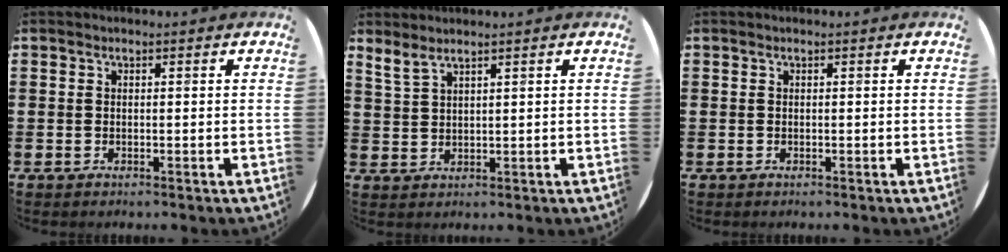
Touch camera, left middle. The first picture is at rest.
{"total": 2.1, "force": [2.0, 0.1, 0.7], "torque": [-0.018, 0.000, 0.037]}
{"total": 0.0}